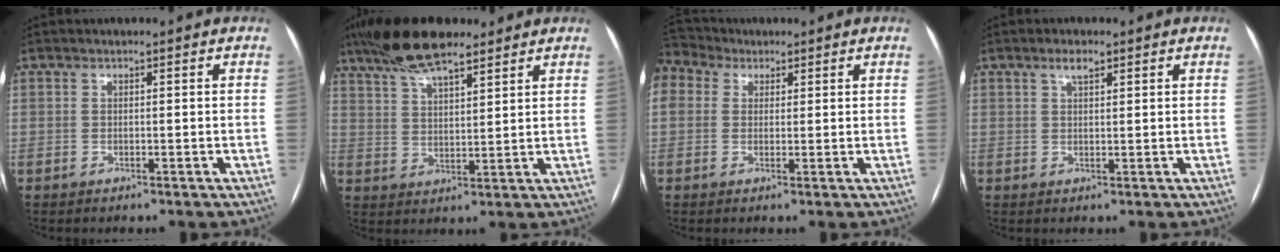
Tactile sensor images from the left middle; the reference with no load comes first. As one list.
[{"total": 11.5, "force": [9.0, 2.8, 6.6], "torque": [-0.126, 0.027, 0.161]}, {"total": 5.5, "force": [3.6, 3.9, 1.6], "torque": [-0.044, 0.039, 0.075]}, {"total": 2.2, "force": [1.4, 0.7, 1.5], "torque": [-0.031, 0.006, 0.026]}]